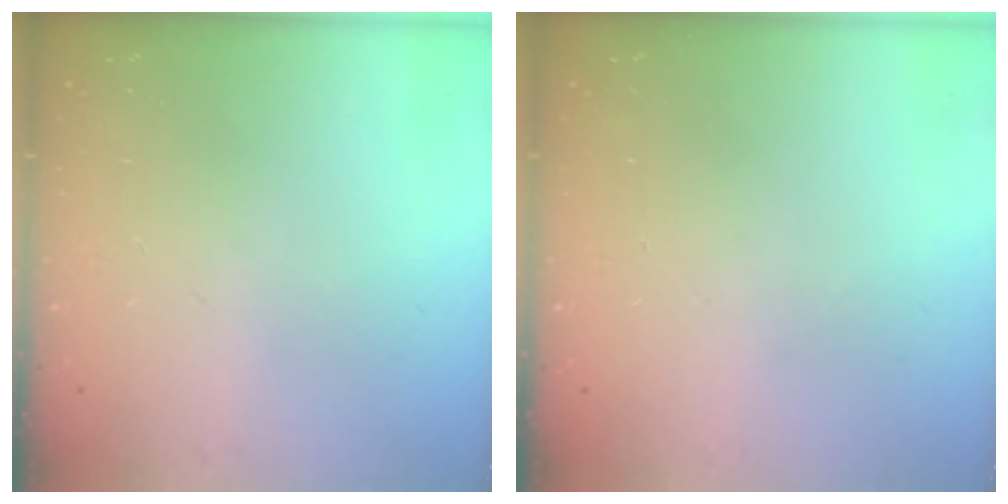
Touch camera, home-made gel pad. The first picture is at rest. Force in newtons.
{"total": 0.0}